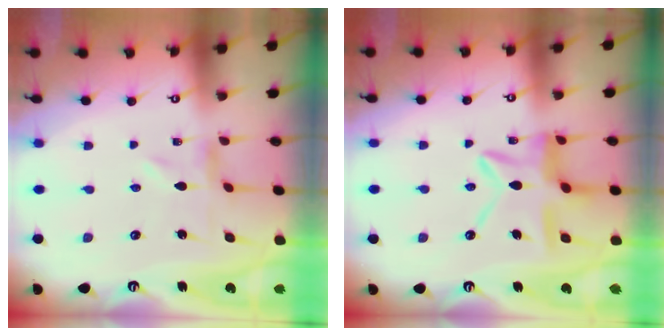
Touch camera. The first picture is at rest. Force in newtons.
{"total": 11.0, "press": 11.0, "slide": 0.9}